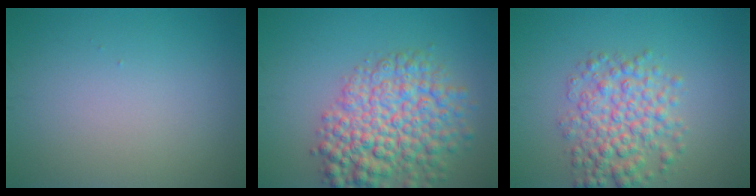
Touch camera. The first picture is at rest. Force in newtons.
{"total": 8.4, "press": 8.4, "slide": 0.3}
{"total": 5.3, "press": 5.3, "slide": 0.1}